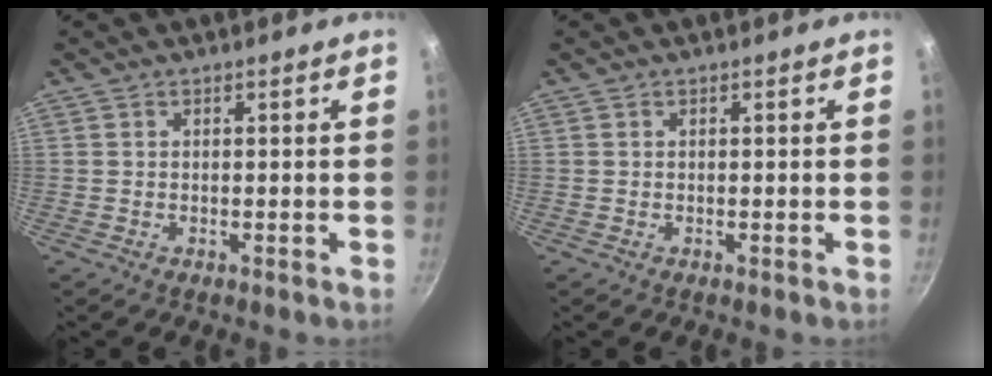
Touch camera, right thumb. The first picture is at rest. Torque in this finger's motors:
{"motor_torque": [-0.06, -0.05, 0.15, 0.05, 0.00]}